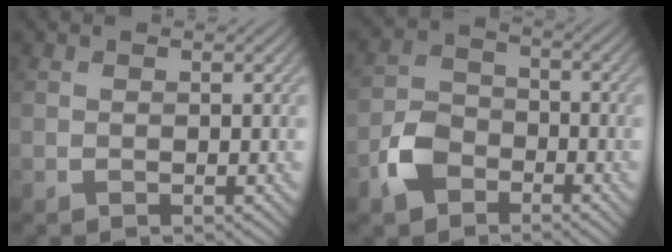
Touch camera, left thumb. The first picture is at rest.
{"total": 6.0, "force": [-3.3, 4.1, 2.9], "torque": [-0.073, 0.001, -0.081]}